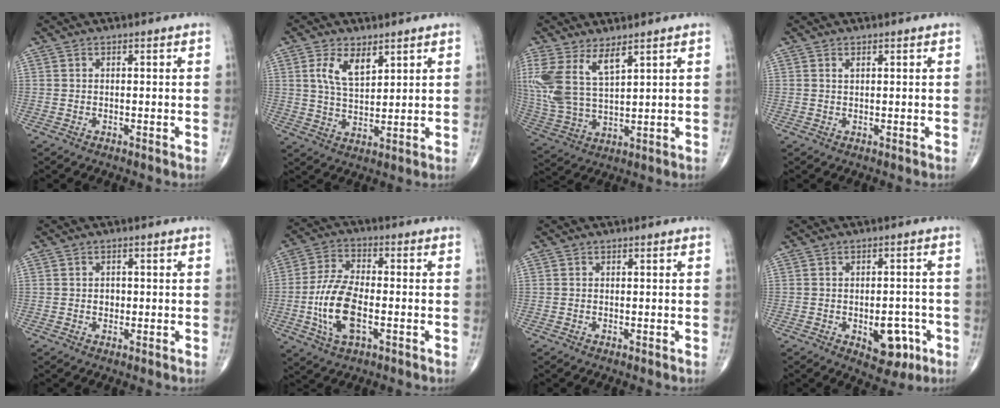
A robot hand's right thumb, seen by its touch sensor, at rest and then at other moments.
{"total": 7.1, "force": [3.4, 3.6, 5.1], "torque": [-0.083, -0.019, 0.069]}
{"total": 12.3, "force": [6.1, 5.2, 9.4], "torque": [-0.212, -0.022, 0.134]}
{"total": 0.8, "force": [0.4, 0.4, 0.5], "torque": [-0.009, 0.002, 0.009]}
{"total": 1.5, "force": [-0.1, 1.2, 0.8], "torque": [-0.006, 0.003, -0.002]}
{"total": 11.9, "force": [-2.8, 5.5, 10.2], "torque": [-0.209, 0.012, -0.054]}
{"total": 0.0}
{"total": 8.0, "force": [-2.9, 4.5, 5.9], "torque": [-0.048, 0.016, -0.027]}